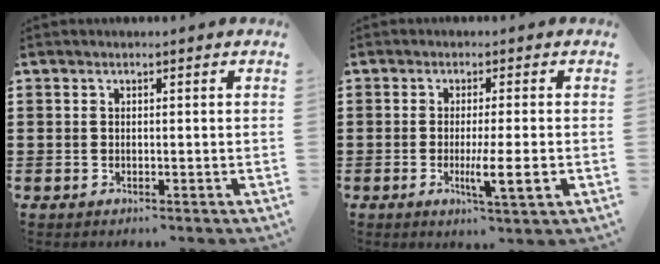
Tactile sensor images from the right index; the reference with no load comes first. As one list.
[{"total": 5.5, "force": [-1.3, 0.3, 5.4], "torque": [-0.089, -0.012, -0.021]}]